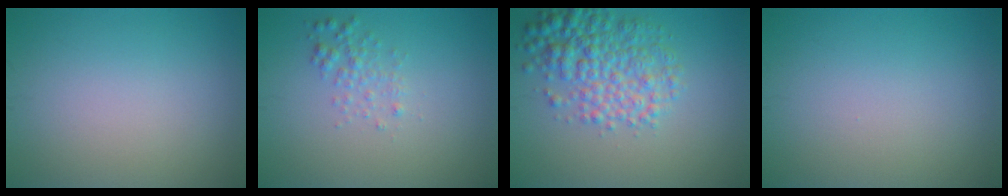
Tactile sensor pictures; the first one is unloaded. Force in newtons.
{"total": 1.5, "press": 1.5, "slide": 0.1}
{"total": 5.5, "press": 5.5, "slide": 0.1}
{"total": 0.0}